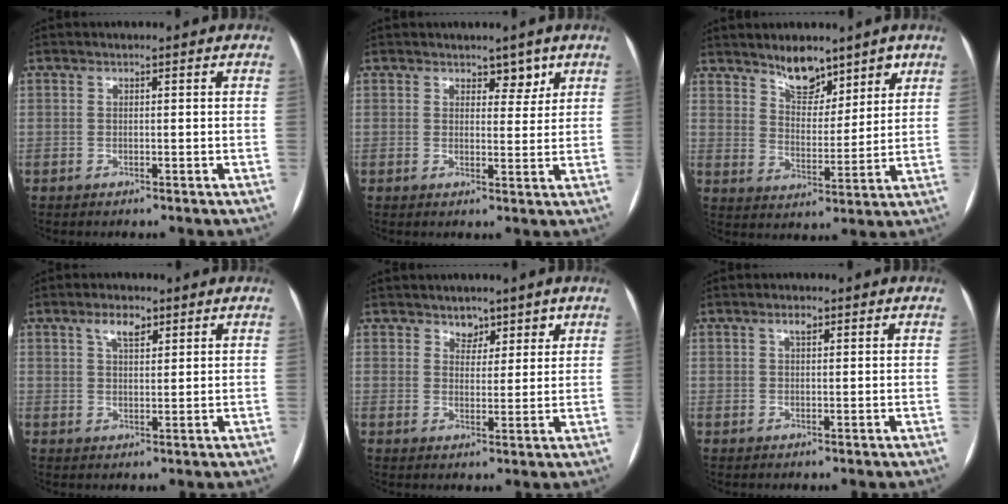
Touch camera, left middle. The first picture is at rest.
{"total": 3.0, "force": [2.1, 1.7, 1.3], "torque": [-0.006, -0.003, 0.030]}
{"total": 7.4, "force": [5.8, 3.4, 3.2], "torque": [-0.044, -0.004, 0.100]}
{"total": 3.8, "force": [2.2, 1.6, 2.6], "torque": [-0.048, 0.008, 0.041]}
{"total": 3.5, "force": [2.5, 2.2, 0.8], "torque": [-0.001, 0.001, 0.040]}
{"total": 1.6, "force": [0.9, 0.6, 1.2], "torque": [-0.023, 0.005, 0.014]}